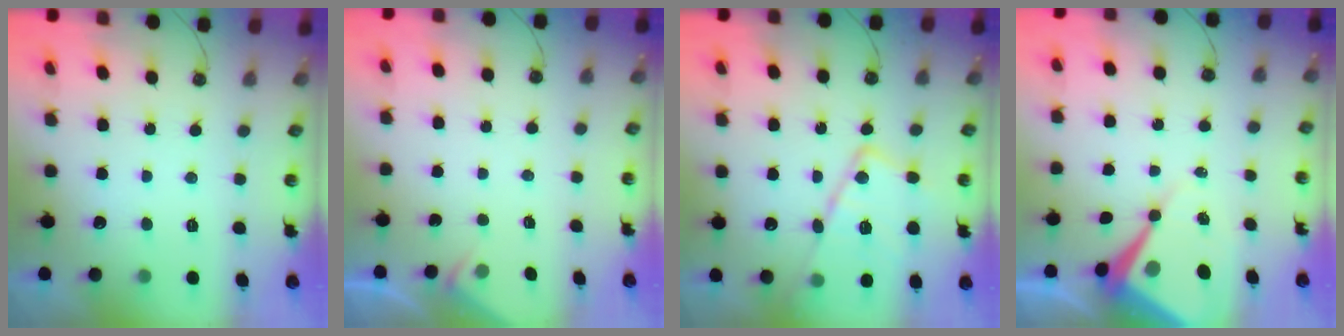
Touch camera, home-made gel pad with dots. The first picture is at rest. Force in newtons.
{"total": 2.8, "press": 2.7, "slide": 0.4}
{"total": 17.1, "press": 17.1, "slide": 1.0}
{"total": 10.1, "press": 10.1, "slide": 0.8}